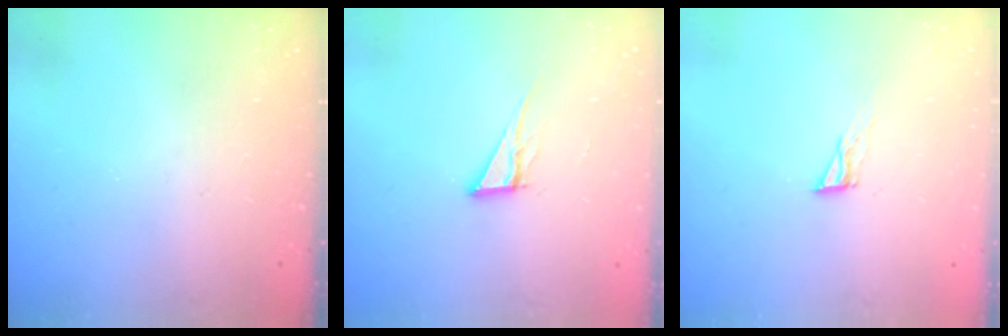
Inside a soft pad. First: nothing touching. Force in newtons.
{"total": 6.1, "press": 6.1, "slide": 0.3}
{"total": 4.3, "press": 4.2, "slide": 0.3}